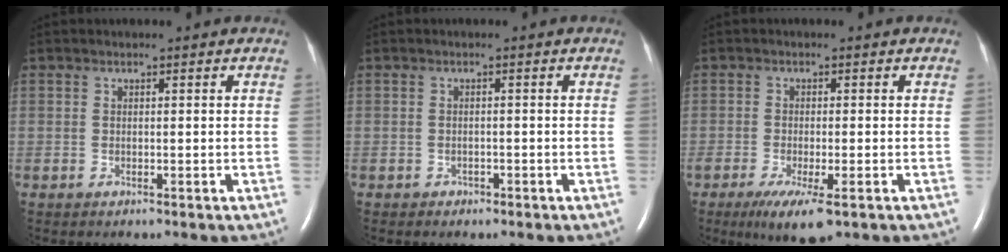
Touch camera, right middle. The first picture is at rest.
{"total": 0.8, "force": [-0.6, 0.6, 0.1], "torque": [-0.004, 0.003, -0.010]}
{"total": 6.3, "force": [-3.5, 1.3, 5.1], "torque": [-0.090, -0.018, -0.054]}